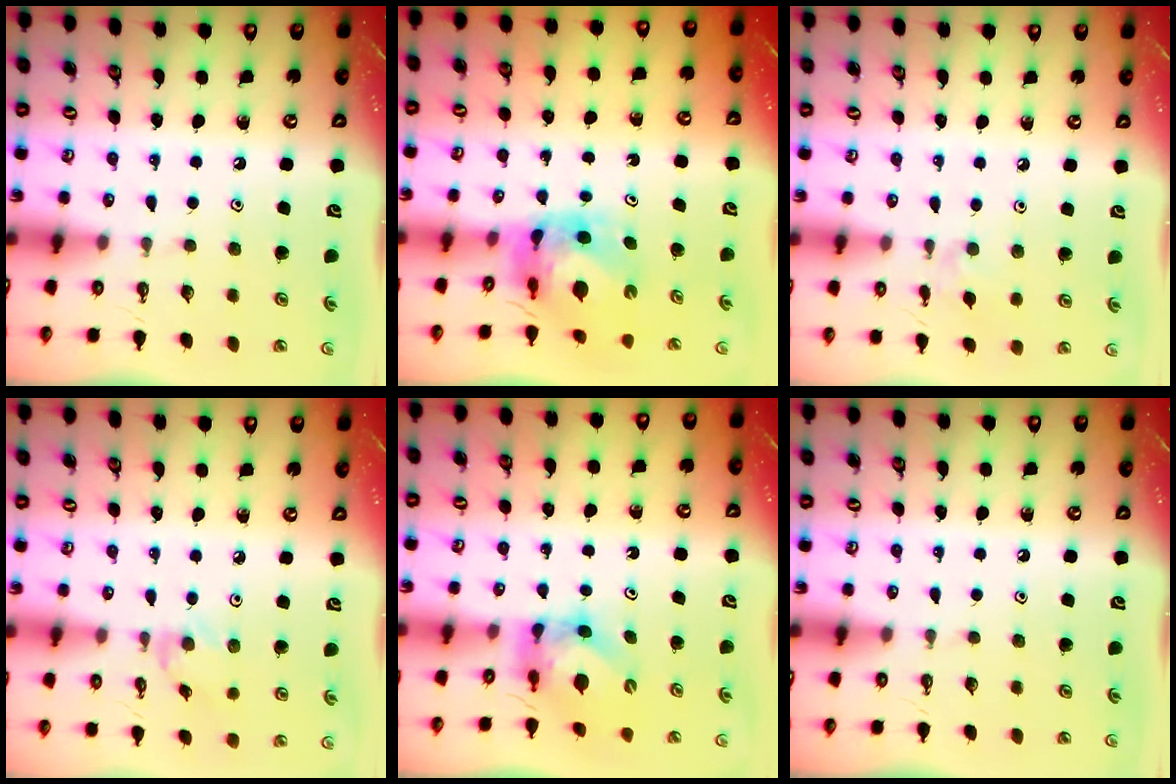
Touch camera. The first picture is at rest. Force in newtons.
{"total": 7.9, "press": 7.9, "slide": 0.7}
{"total": 2.4, "press": 2.4, "slide": 0.4}
{"total": 2.6, "press": 2.6, "slide": 0.4}
{"total": 5.6, "press": 5.6, "slide": 0.4}
{"total": 0.0}